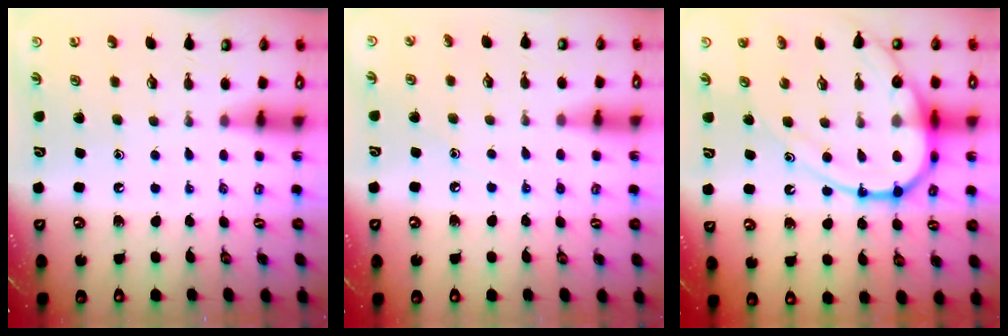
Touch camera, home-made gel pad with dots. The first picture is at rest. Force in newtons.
{"total": 3.7, "press": 3.7, "slide": 0.5}
{"total": 17.2, "press": 17.1, "slide": 1.6}